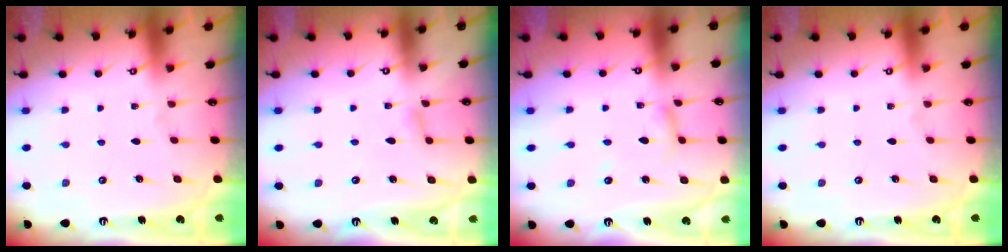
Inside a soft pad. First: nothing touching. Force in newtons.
{"total": 3.7, "press": 3.6, "slide": 0.5}
{"total": 3.7, "press": 3.7, "slide": 0.3}
{"total": 0.0}